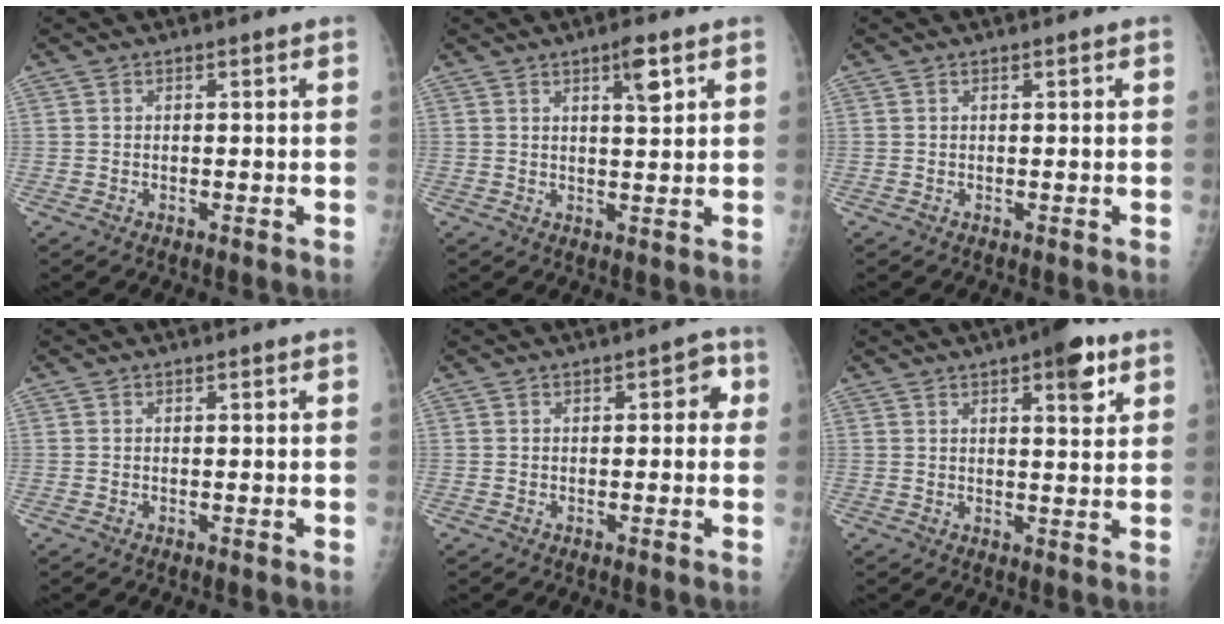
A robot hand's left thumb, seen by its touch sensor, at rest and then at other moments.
{"total": 4.2, "force": [2.3, 1.0, 3.4], "torque": [-0.049, -0.013, 0.035]}
{"total": 0.0}
{"total": 0.0}
{"total": 3.1, "force": [0.6, 1.9, 2.4], "torque": [-0.003, 0.007, -0.004]}
{"total": 7.4, "force": [4.1, 2.3, 5.8], "torque": [-0.063, -0.016, 0.051]}